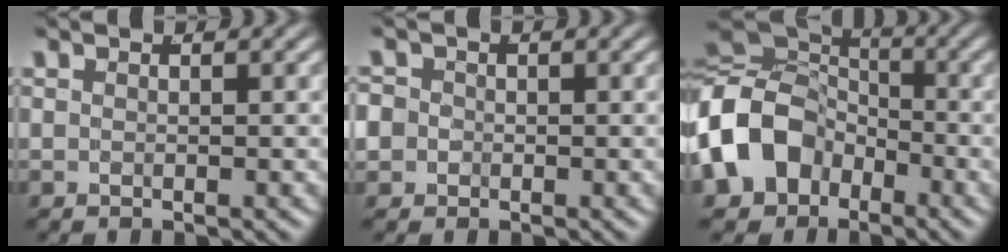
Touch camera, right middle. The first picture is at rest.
{"total": 4.2, "force": [-0.7, 4.0, 1.2], "torque": [-0.040, -0.014, -0.017]}
{"total": 12.6, "force": [-1.8, 10.7, 6.3], "torque": [-0.162, -0.030, -0.029]}